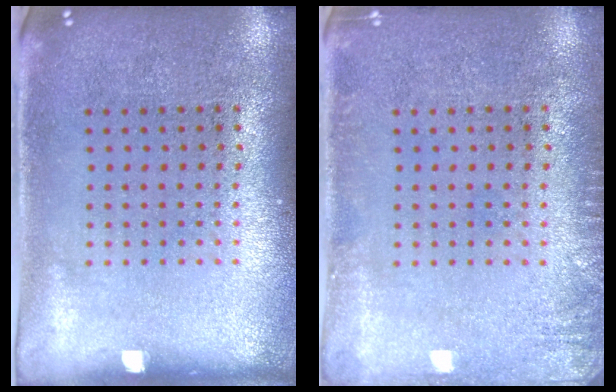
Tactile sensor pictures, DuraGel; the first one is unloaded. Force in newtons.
{"total": 1.4, "press": 1.4, "slide": 0.3}